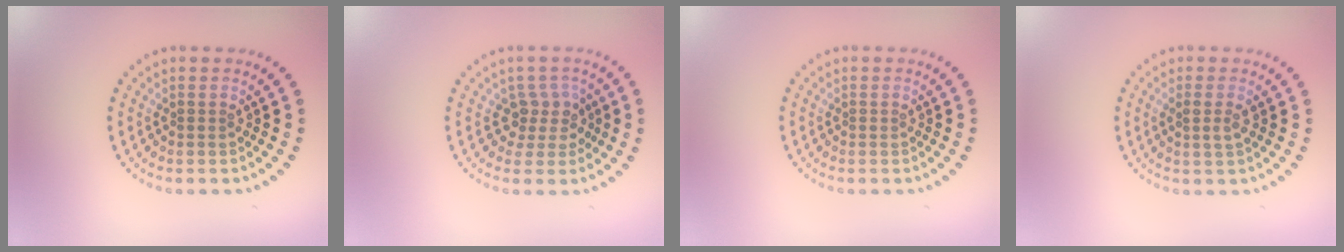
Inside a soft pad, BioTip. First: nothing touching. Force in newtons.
{"total": 2.5, "press": 2.0, "slide": 1.5}
{"total": 0.0}
{"total": 1.5, "press": 1.3, "slide": 0.6}